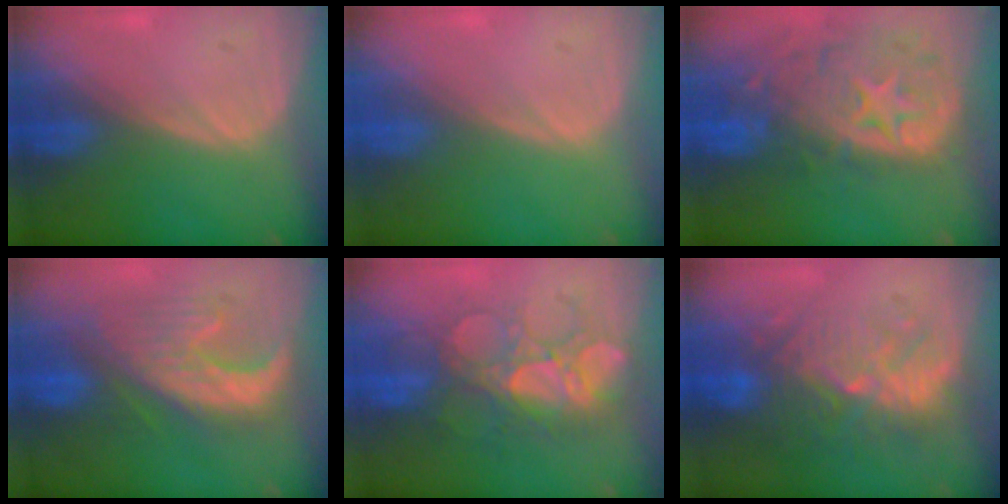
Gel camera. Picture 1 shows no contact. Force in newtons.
{"total": 0.0}
{"total": 13.4, "press": 11.1, "slide": 7.5}
{"total": 9.5, "press": 9.4, "slide": 1.2}
{"total": 8.9, "press": 8.8, "slide": 1.4}
{"total": 10.5, "press": 9.6, "slide": 4.1}